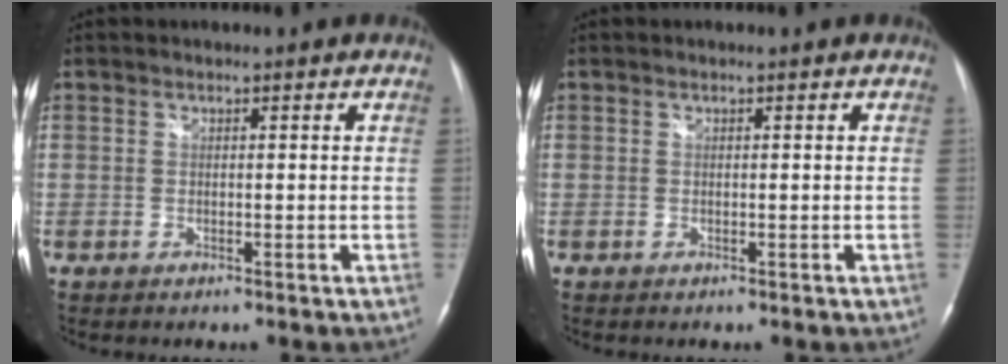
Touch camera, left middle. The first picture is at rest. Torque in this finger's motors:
{"motor_torque": [0.45, -0.53, 0.09, 0.02]}